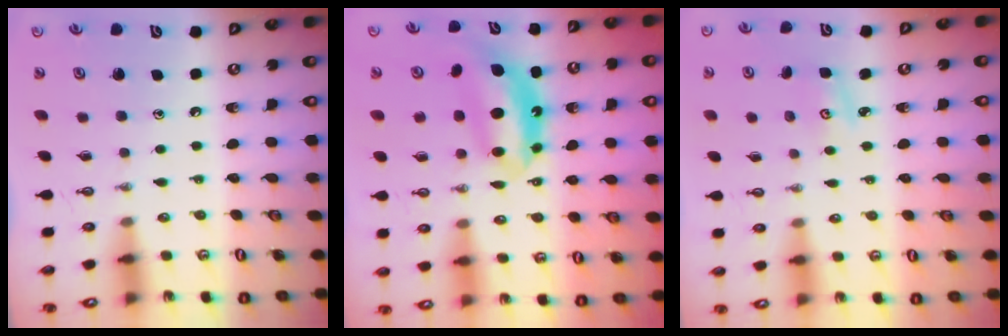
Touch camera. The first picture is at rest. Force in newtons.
{"total": 7.3, "press": 7.3, "slide": 0.5}
{"total": 3.0, "press": 3.0, "slide": 0.4}